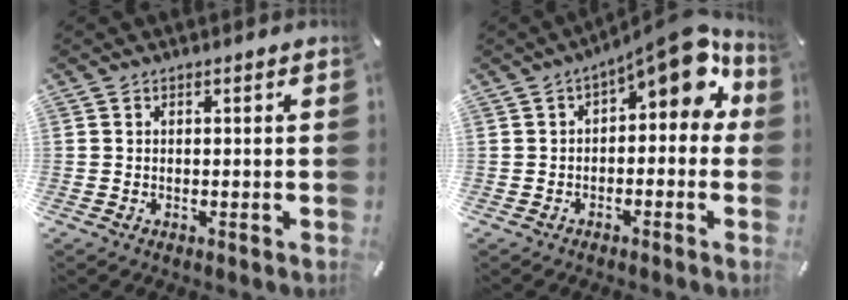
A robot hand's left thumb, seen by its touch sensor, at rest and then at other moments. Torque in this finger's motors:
{"motor_torque": [0.15, 1.22, 0.74, 0.46, 0.12]}